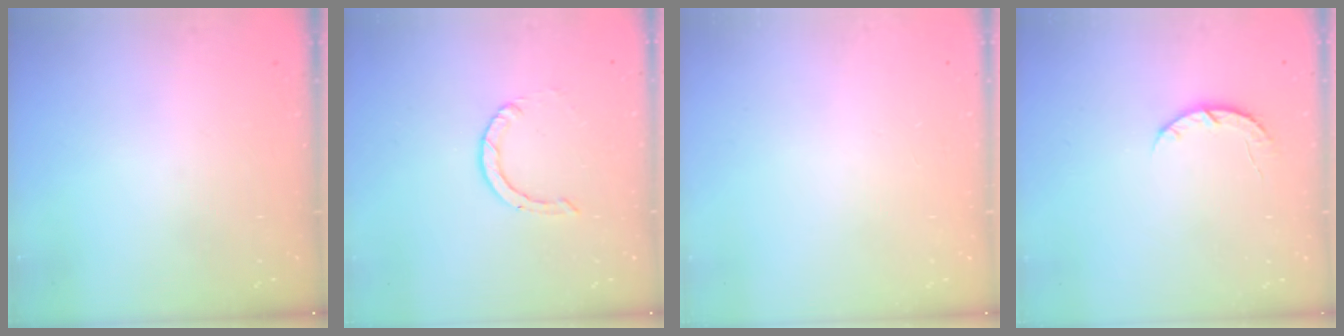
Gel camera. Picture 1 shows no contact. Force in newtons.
{"total": 0.9, "press": 0.9, "slide": 0.1}
{"total": 2.6, "press": 2.6, "slide": 0.2}
{"total": 3.9, "press": 3.8, "slide": 0.6}